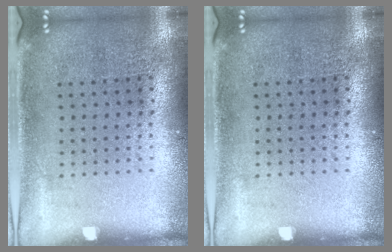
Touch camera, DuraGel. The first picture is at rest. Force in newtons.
{"total": 0.0}